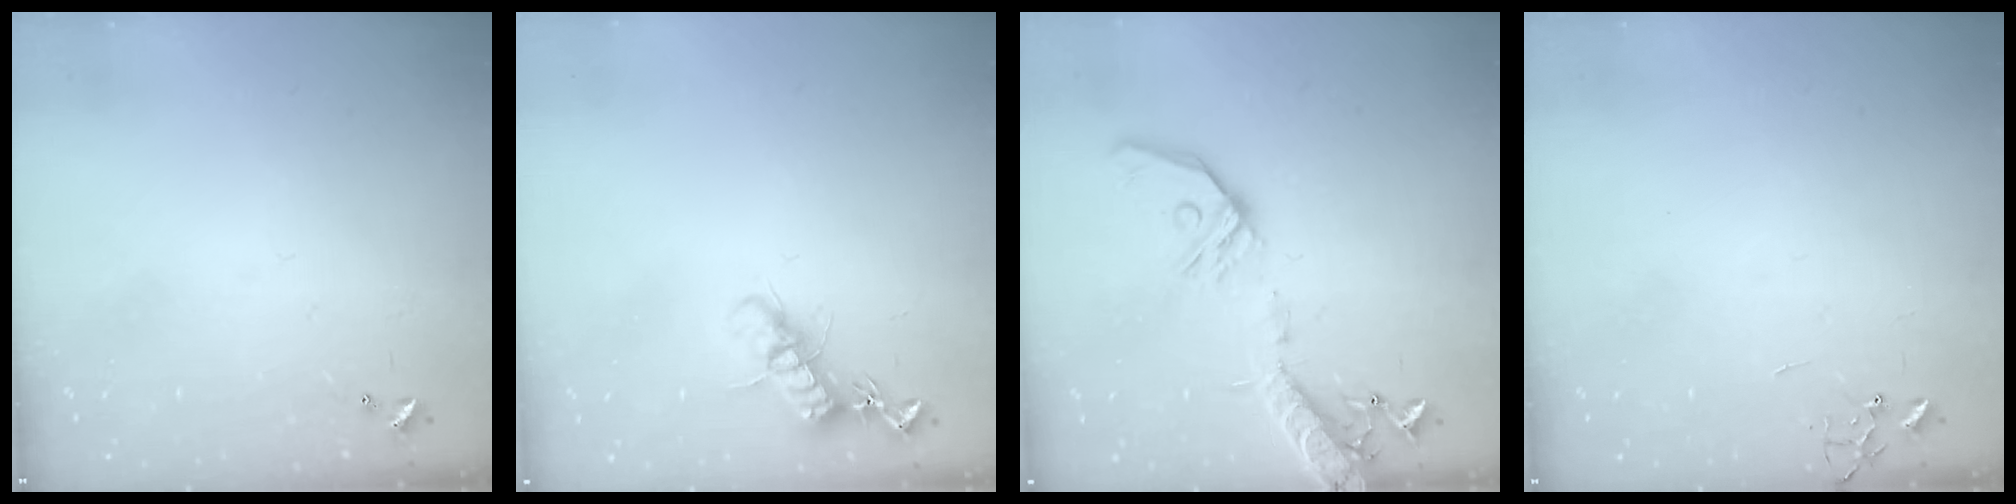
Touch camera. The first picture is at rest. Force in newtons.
{"total": 12.5, "press": 12.5, "slide": 0.4}
{"total": 16.0, "press": 15.7, "slide": 3.1}
{"total": 0.0}